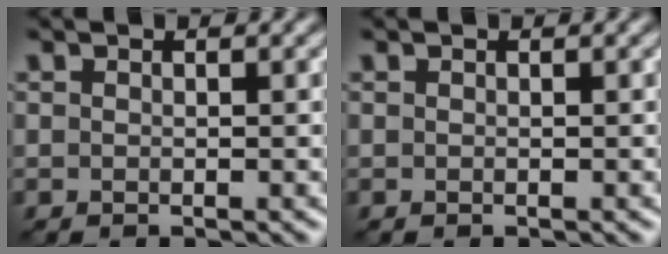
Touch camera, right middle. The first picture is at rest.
{"total": 0.0}